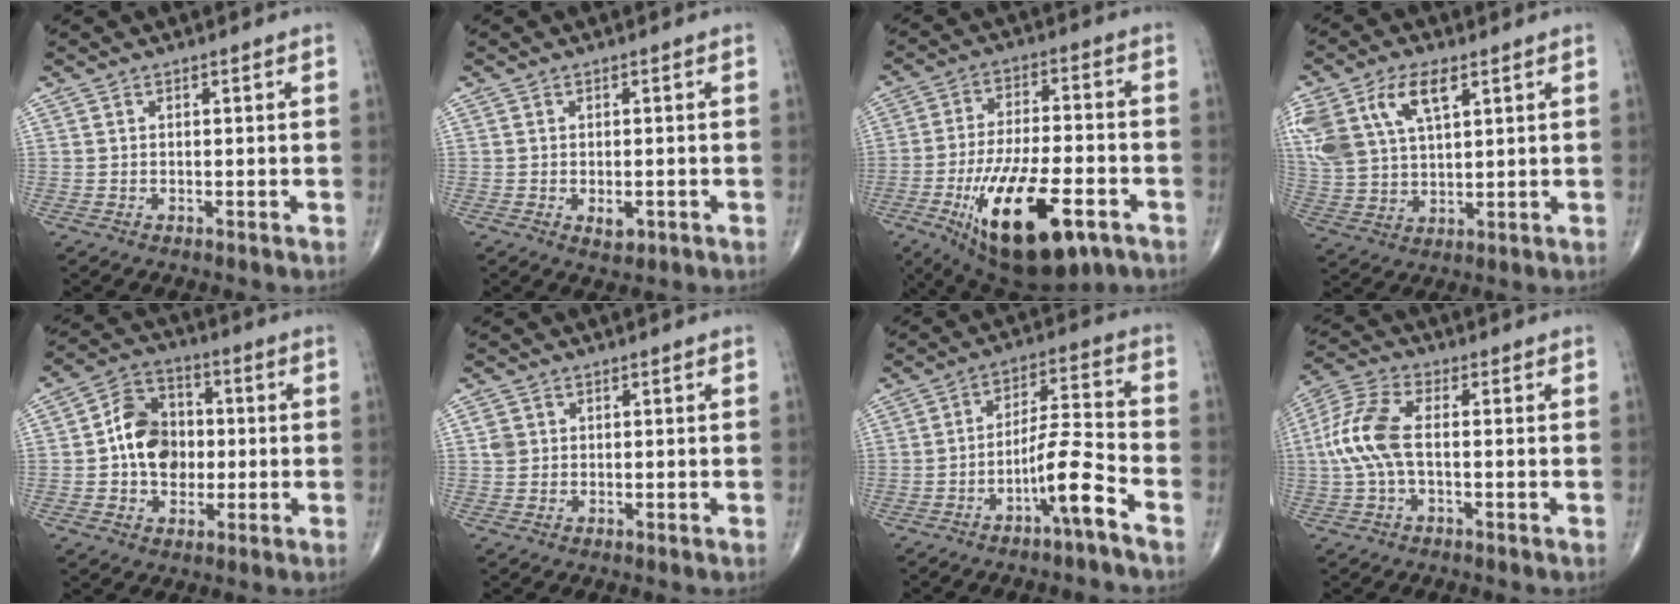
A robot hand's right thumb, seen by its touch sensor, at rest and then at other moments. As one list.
[{"total": 2.4, "force": [-0.8, 1.3, 1.9], "torque": [-0.021, -0.002, -0.007]}, {"total": 21.7, "force": [-9.4, 8.6, 17.5], "torque": [-0.308, 0.019, -0.139]}, {"total": 15.8, "force": [7.1, 8.2, 11.5], "torque": [-0.255, -0.001, 0.142]}, {"total": 11.3, "force": [-0.3, 8.7, 7.2], "torque": [-0.091, 0.024, -0.012]}, {"total": 1.9, "force": [0.3, 1.7, 0.8], "torque": [-0.008, 0.001, 0.008]}, {"total": 9.0, "force": [-5.3, 0.5, 7.3], "torque": [-0.137, 0.046, -0.094]}, {"total": 9.0, "force": [-0.5, 4.0, 8.0], "torque": [-0.200, 0.023, -0.015]}]